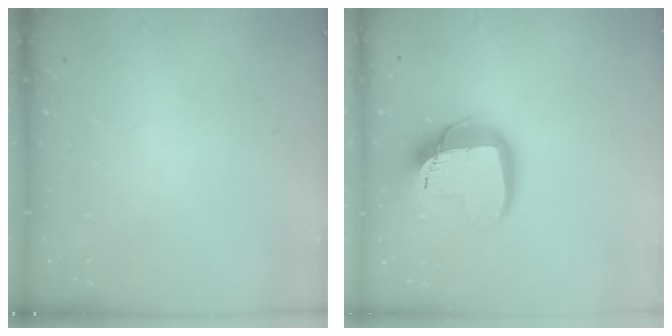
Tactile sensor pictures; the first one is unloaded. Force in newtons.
{"total": 18.9, "press": 18.8, "slide": 1.5}